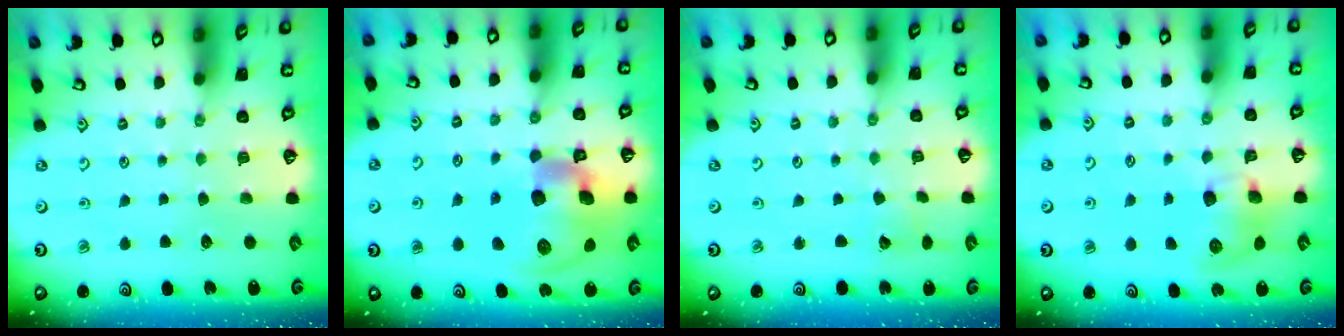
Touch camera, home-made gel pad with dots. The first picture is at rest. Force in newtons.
{"total": 20.9, "press": 20.6, "slide": 3.6}
{"total": 1.4, "press": 1.4, "slide": 0.1}
{"total": 8.8, "press": 8.7, "slide": 1.1}